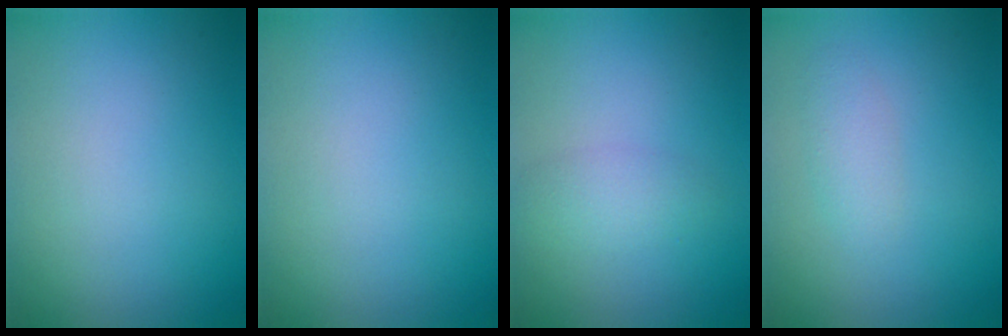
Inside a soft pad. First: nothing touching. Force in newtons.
{"total": 0.0}
{"total": 1.7, "press": 1.7, "slide": 0.1}
{"total": 1.4, "press": 1.4, "slide": 0.1}